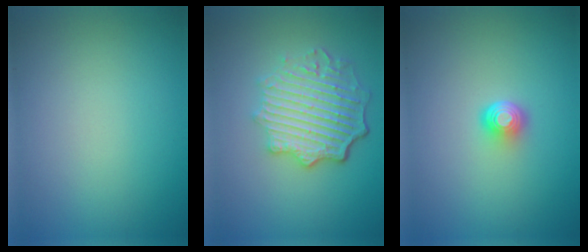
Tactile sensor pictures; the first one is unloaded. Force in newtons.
{"total": 5.9, "press": 4.6, "slide": 3.8}
{"total": 2.0, "press": 1.3, "slide": 1.6}